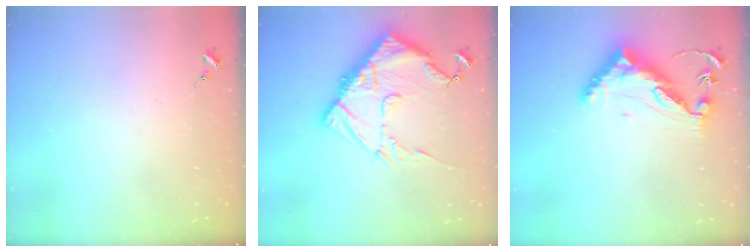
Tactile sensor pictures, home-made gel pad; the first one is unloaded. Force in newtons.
{"total": 18.0, "press": 17.9, "slide": 1.9}
{"total": 11.5, "press": 11.4, "slide": 0.7}